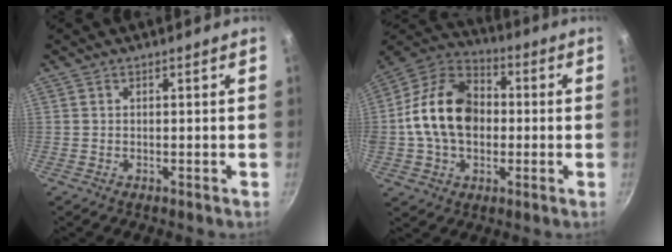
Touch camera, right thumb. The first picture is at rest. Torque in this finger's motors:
{"motor_torque": [2.36, 2.65, 1.45, -0.85, 0.67]}